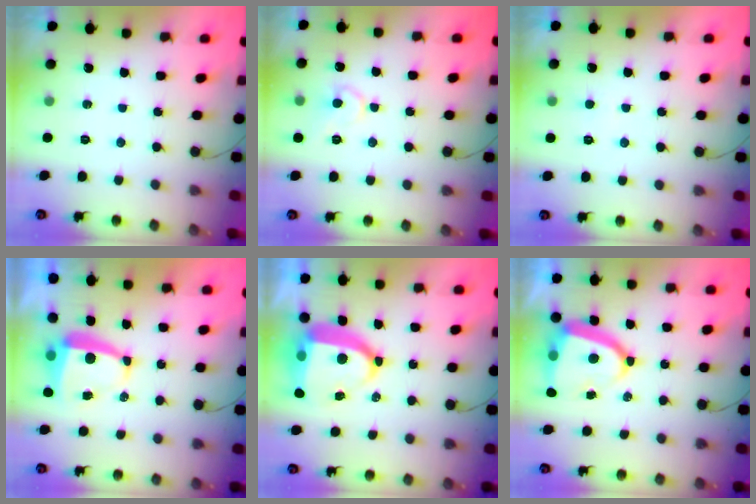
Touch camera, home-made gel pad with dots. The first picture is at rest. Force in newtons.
{"total": 8.2, "press": 8.1, "slide": 0.8}
{"total": 2.6, "press": 2.6, "slide": 0.4}
{"total": 6.5, "press": 6.5, "slide": 0.7}
{"total": 13.2, "press": 13.1, "slide": 1.8}
{"total": 13.4, "press": 13.3, "slide": 1.6}